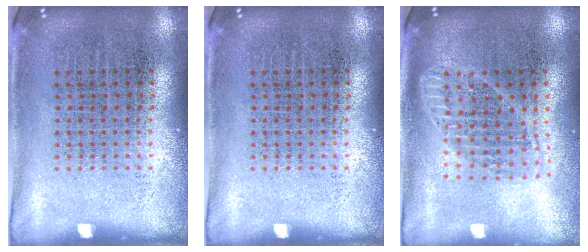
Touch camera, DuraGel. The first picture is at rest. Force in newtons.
{"total": 0.0}
{"total": 1.8, "press": 1.5, "slide": 0.9}